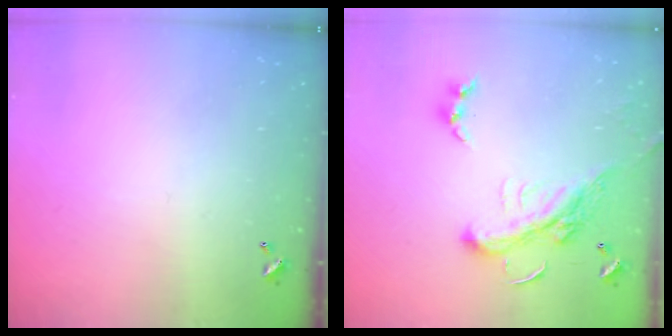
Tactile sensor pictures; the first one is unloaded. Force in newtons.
{"total": 5.4, "press": 5.2, "slide": 1.4}